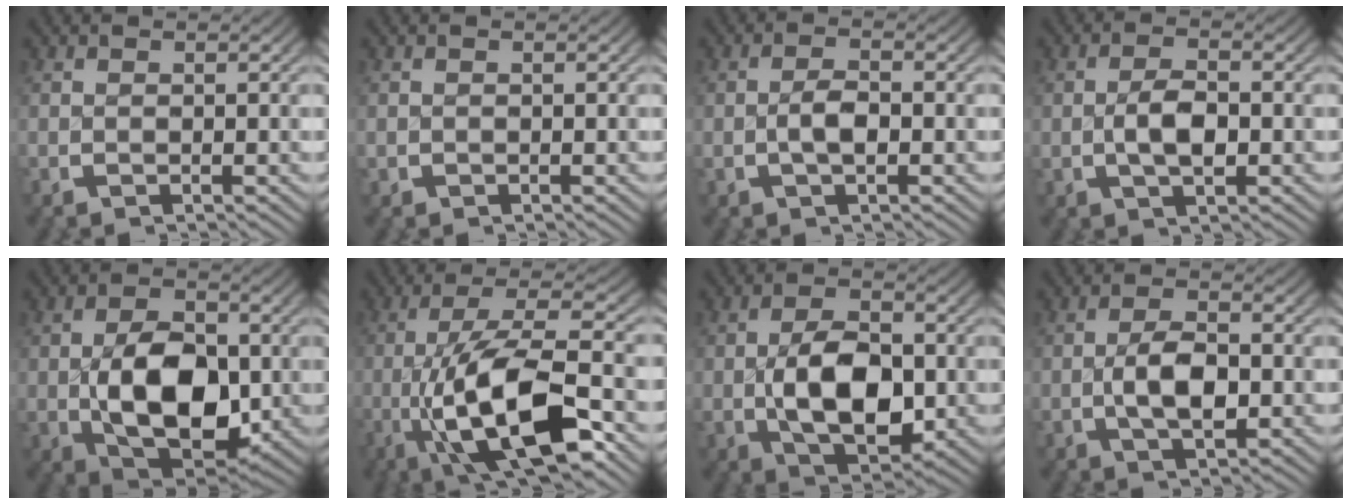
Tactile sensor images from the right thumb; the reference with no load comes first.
{"total": 0.5, "force": [-0.1, 0.5, 0.0], "torque": [0.000, -0.004, 0.002]}
{"total": 2.8, "force": [-0.4, 1.5, 2.4], "torque": [-0.049, -0.006, -0.002]}
{"total": 3.9, "force": [-0.3, 2.2, 3.2], "torque": [-0.065, -0.009, 0.003]}
{"total": 11.7, "force": [-1.0, 7.3, 9.2], "torque": [-0.189, -0.051, 0.005]}
{"total": 13.8, "force": [-2.6, 6.2, 12.0], "torque": [-0.240, -0.043, -0.016]}
{"total": 9.4, "force": [-0.8, 5.8, 7.4], "torque": [-0.152, -0.032, 0.002]}
{"total": 5.1, "force": [-0.3, 2.9, 4.1], "torque": [-0.083, -0.014, 0.005]}